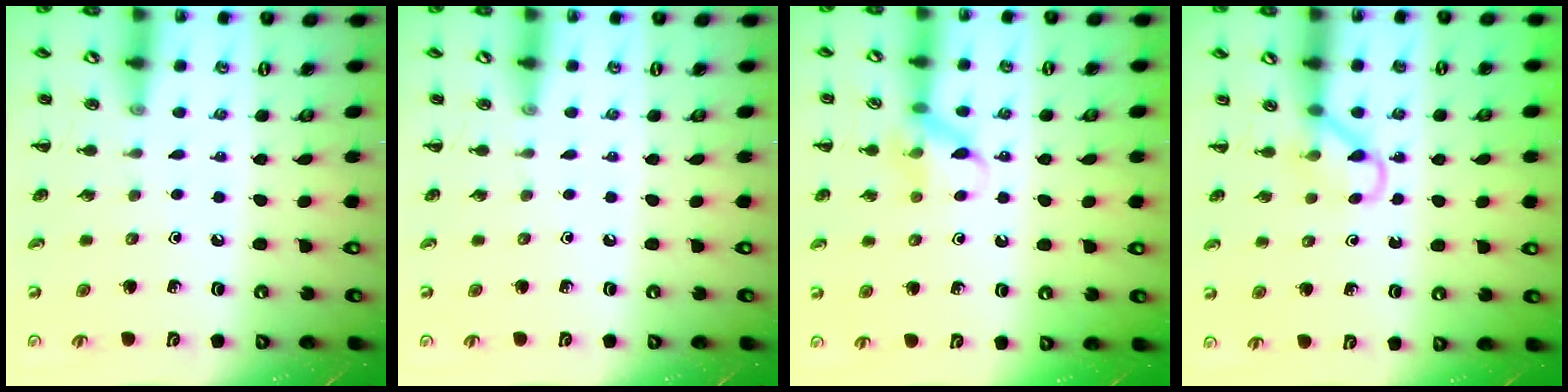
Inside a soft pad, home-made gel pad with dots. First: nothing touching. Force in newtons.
{"total": 0.0}
{"total": 9.5, "press": 9.4, "slide": 0.8}
{"total": 3.6, "press": 3.3, "slide": 1.2}